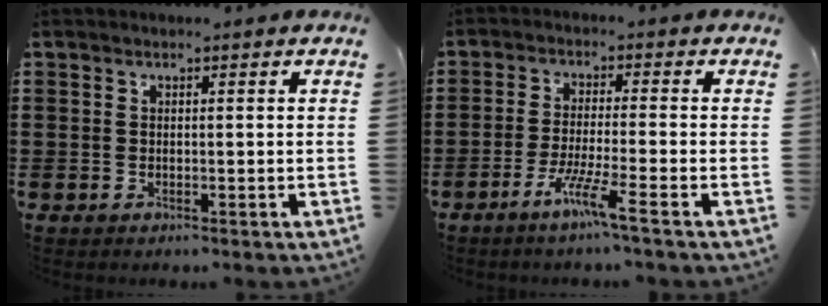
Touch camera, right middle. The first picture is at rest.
{"total": 5.8, "force": [-3.8, -0.5, 4.3], "torque": [-0.084, -0.014, -0.071]}